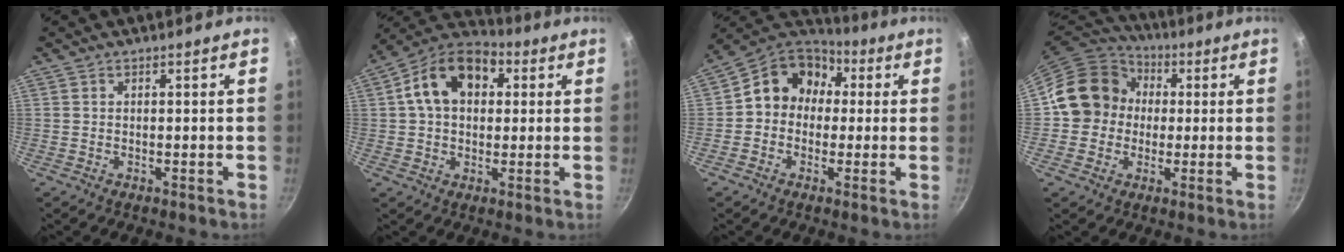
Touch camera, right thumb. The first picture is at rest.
{"total": 14.5, "force": [3.4, 10.1, 9.8], "torque": [-0.136, 0.024, 0.037]}
{"total": 12.3, "force": [1.4, 10.6, 6.1], "torque": [-0.059, 0.032, -0.004]}
{"total": 14.5, "force": [1.0, 13.0, 6.5], "torque": [-0.080, 0.035, 0.001]}